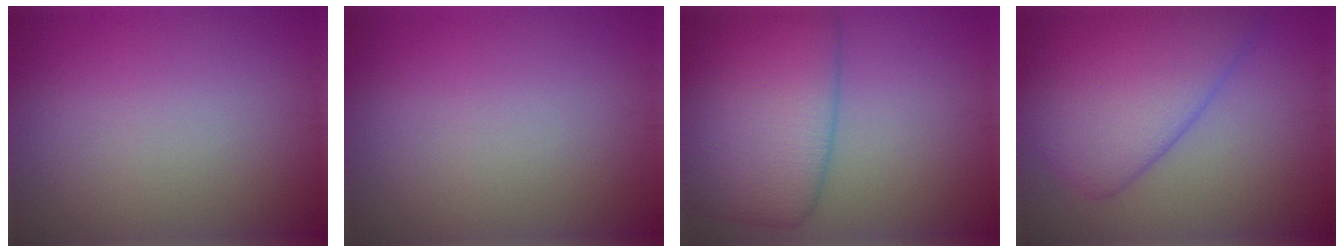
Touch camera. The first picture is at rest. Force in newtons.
{"total": 0.0}
{"total": 8.5, "press": 8.5, "slide": 0.4}
{"total": 7.0, "press": 7.0, "slide": 0.5}